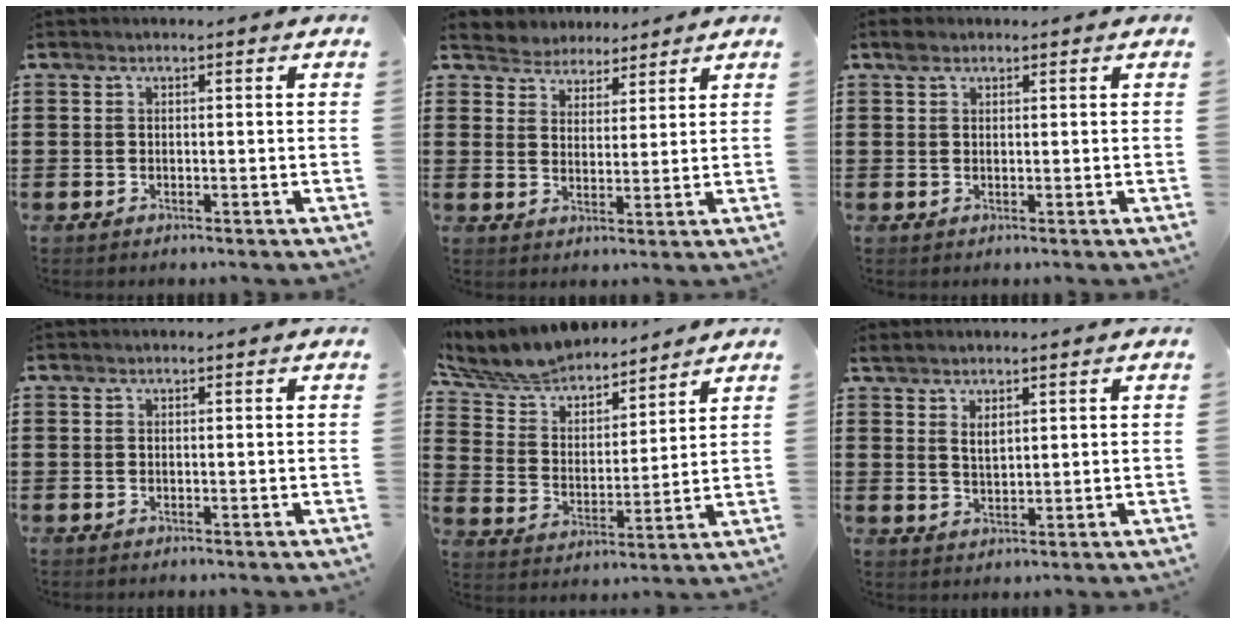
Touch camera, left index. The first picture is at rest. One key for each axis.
{"total": 4.2, "fx": 3.8, "fy": 1.6, "fz": -0.5, "tx": -0.011, "ty": -0.010, "tz": 0.069}
{"total": 1.4, "fx": 1.0, "fy": 0.8, "fz": 0.6, "tx": -0.014, "ty": 0.004, "tz": 0.019}
{"total": 0.0}
{"total": 7.1, "fx": 6.8, "fy": 1.5, "fz": 1.4, "tx": -0.063, "ty": -0.041, "tz": 0.117}
{"total": 2.3, "fx": 1.6, "fy": 0.8, "fz": 1.5, "tx": -0.033, "ty": 0.003, "tz": 0.029}